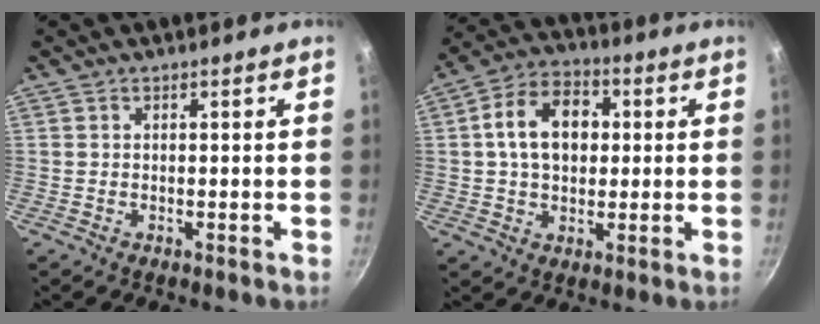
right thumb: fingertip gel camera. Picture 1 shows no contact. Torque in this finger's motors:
{"motor_torque": [0.18, 2.69, 1.22, -0.18, 0.04]}